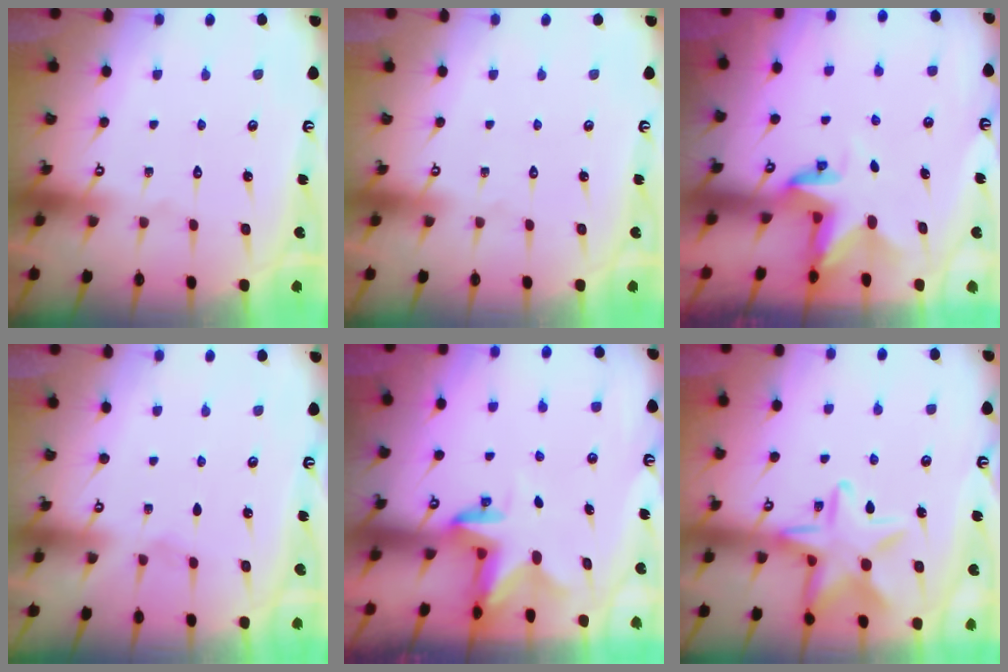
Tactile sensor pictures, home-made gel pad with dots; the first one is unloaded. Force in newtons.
{"total": 0.0}
{"total": 3.0, "press": 3.0, "slide": 0.1}
{"total": 3.8, "press": 2.9, "slide": 2.4}
{"total": 2.4, "press": 2.3, "slide": 0.4}
{"total": 15.3, "press": 15.3, "slide": 0.9}